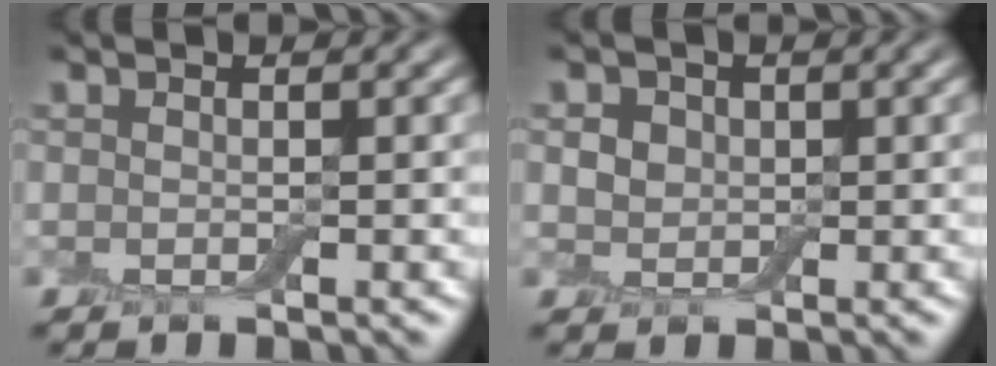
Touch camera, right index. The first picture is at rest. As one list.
[{"total": 1.6, "force": [0.4, 1.5, 0.3], "torque": [-0.006, 0.000, 0.003]}]